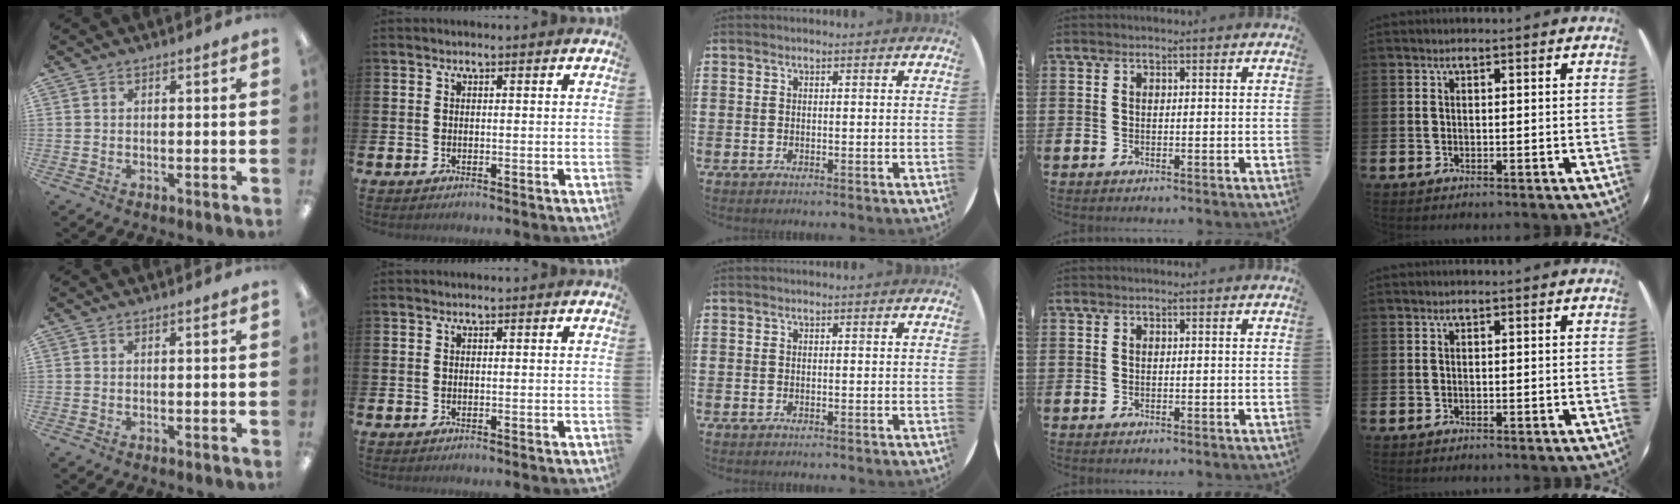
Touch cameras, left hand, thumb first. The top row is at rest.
{}